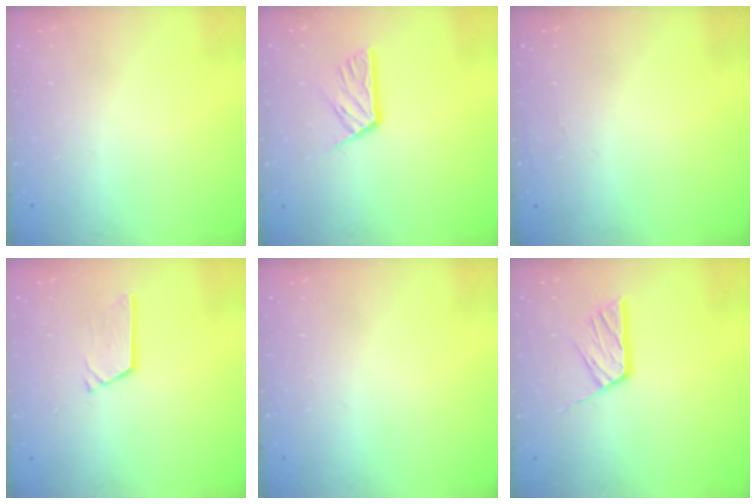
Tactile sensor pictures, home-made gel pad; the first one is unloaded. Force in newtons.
{"total": 9.9, "press": 9.9, "slide": 0.7}
{"total": 0.0}
{"total": 2.8, "press": 2.8, "slide": 0.2}
{"total": 0.0}
{"total": 9.9, "press": 9.9, "slide": 0.8}